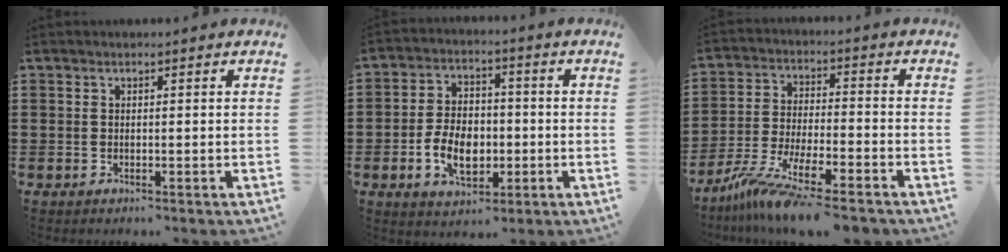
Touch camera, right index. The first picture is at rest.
{"total": 7.6, "force": [-2.0, 4.9, 5.5], "torque": [-0.111, 0.004, -0.041]}
{"total": 8.7, "force": [-7.5, 0.2, 4.4], "torque": [-0.096, -0.006, -0.149]}